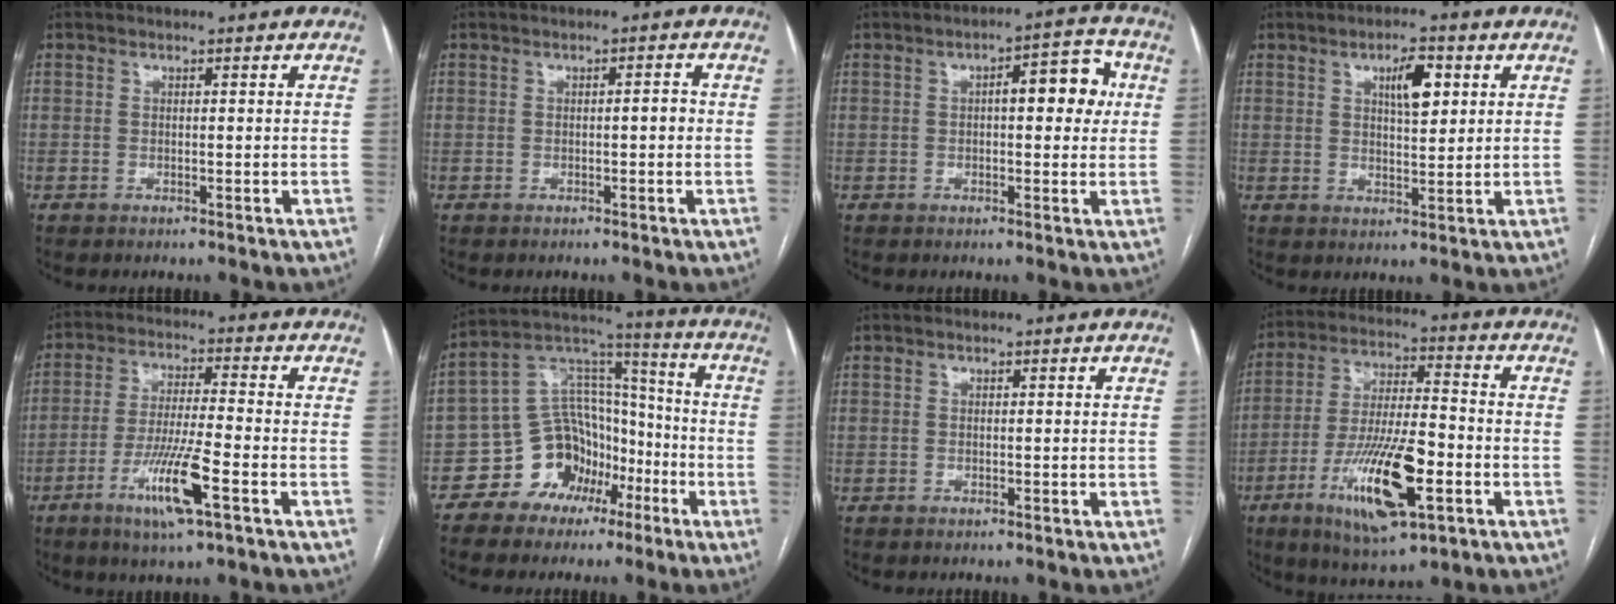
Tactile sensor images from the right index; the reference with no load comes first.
{"total": 1.4, "force": [-0.2, 0.3, 1.4], "torque": [-0.018, 0.003, -0.003]}
{"total": 7.4, "force": [1.2, 2.6, 6.8], "torque": [-0.086, 0.024, 0.012]}
{"total": 5.6, "force": [2.2, 1.7, 4.8], "torque": [-0.082, 0.005, 0.038]}
{"total": 10.1, "force": [-4.5, 0.2, 9.1], "torque": [-0.177, -0.017, -0.084]}
{"total": 12.1, "force": [-6.0, 9.1, 5.1], "torque": [-0.099, 0.051, -0.102]}
{"total": 0.0}
{"total": 16.1, "force": [-6.0, 3.6, 14.5], "torque": [-0.281, -0.015, -0.098]}